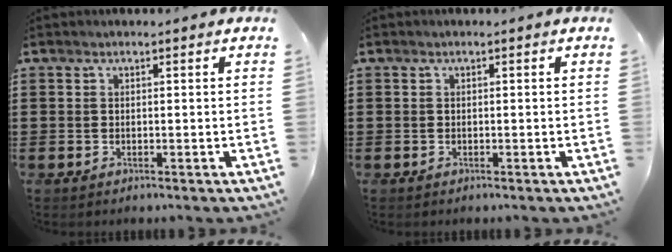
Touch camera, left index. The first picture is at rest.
{"total": 0.0}